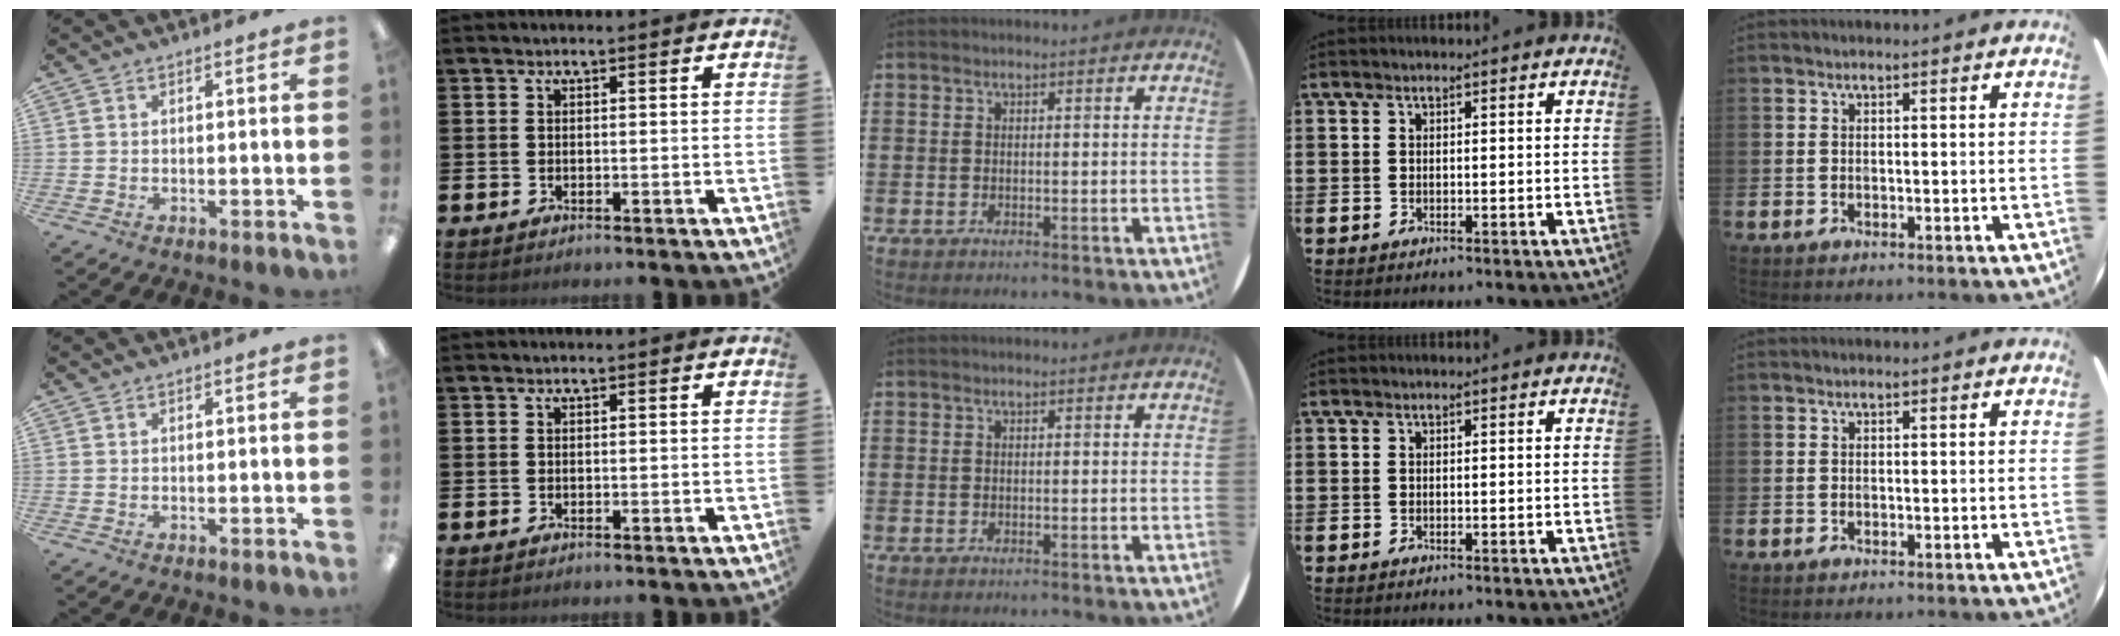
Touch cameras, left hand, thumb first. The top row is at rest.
{}